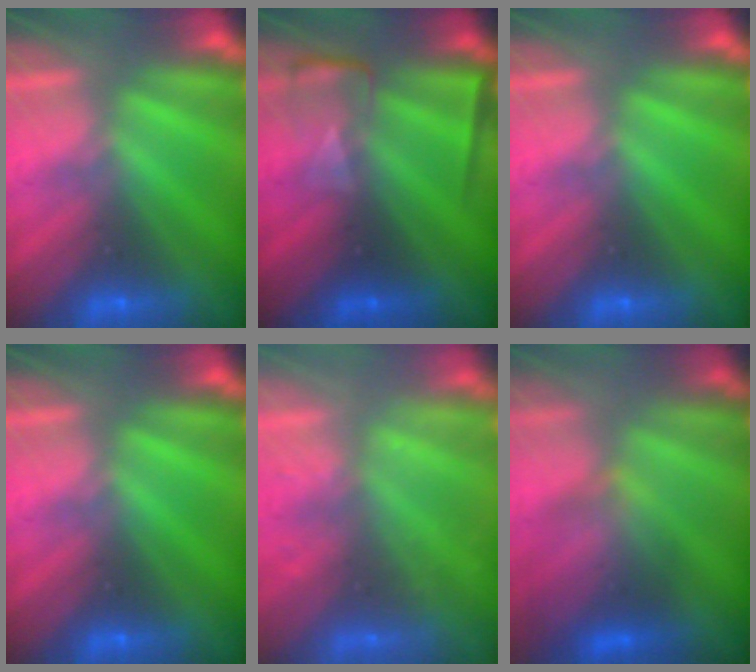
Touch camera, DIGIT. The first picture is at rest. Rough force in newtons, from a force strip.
{"total": 2.2}
{"total": 0.0}
{"total": 0.0}
{"total": 2.3}
{"total": 3.6}